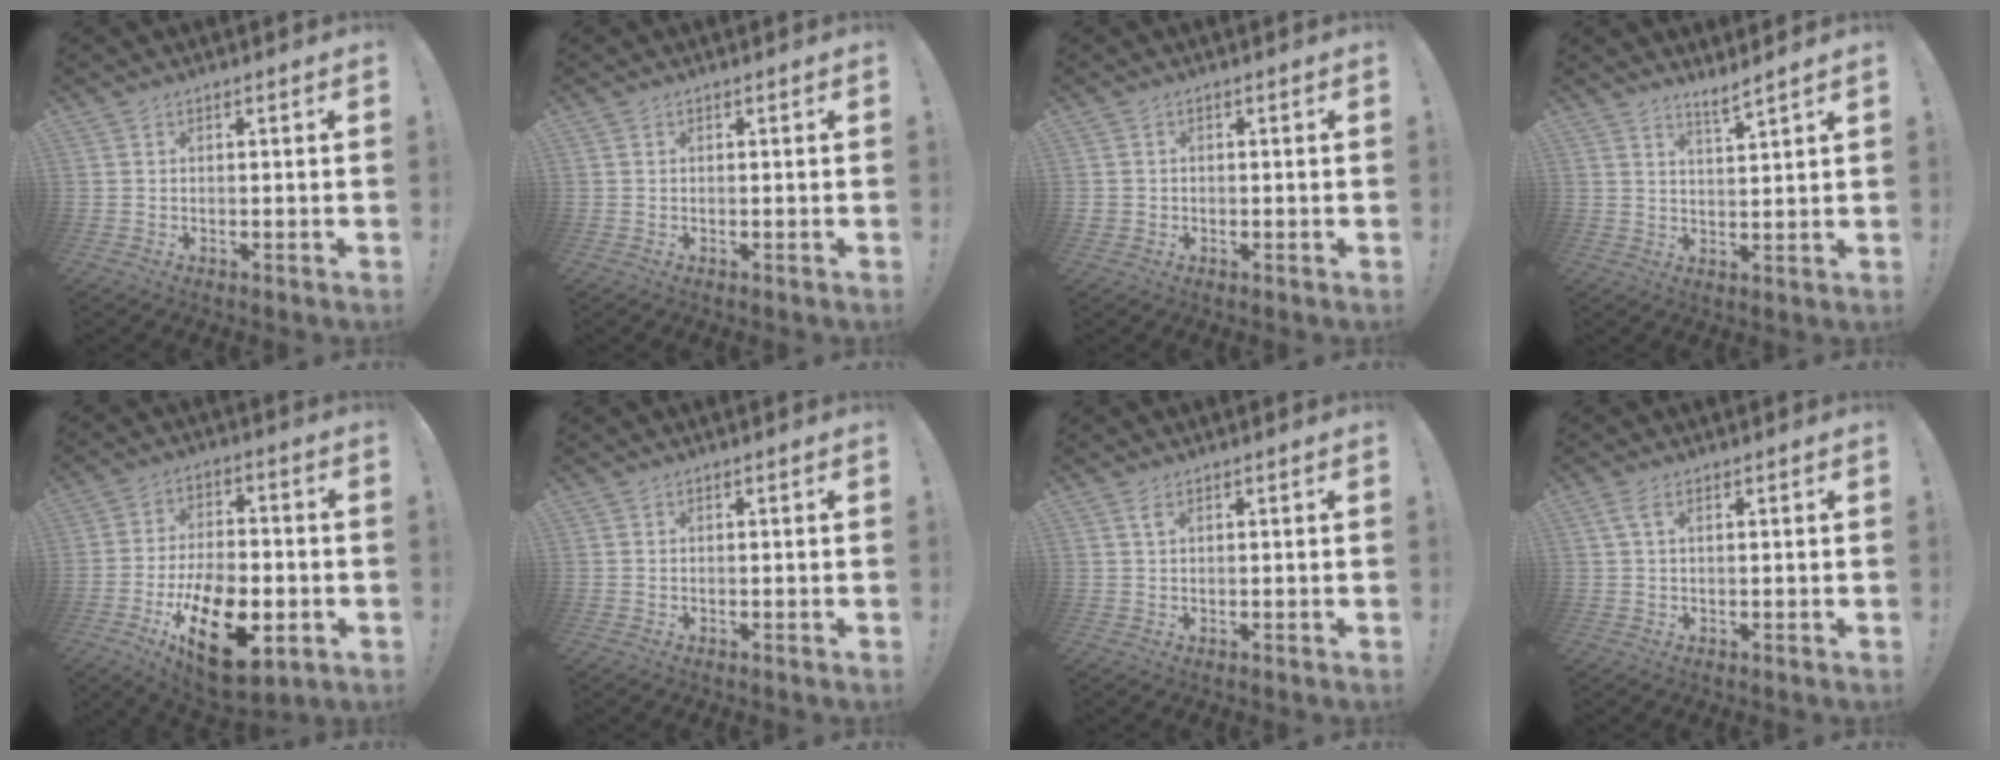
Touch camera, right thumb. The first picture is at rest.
{"total": 0.0}
{"total": 1.5, "force": [-0.1, 1.4, 0.4], "torque": [-0.007, 0.005, -0.001]}
{"total": 4.1, "force": [3.4, -0.9, 2.1], "torque": [-0.029, -0.027, 0.054]}
{"total": 21.4, "force": [-8.2, 11.5, 16.0], "torque": [-0.259, 0.052, -0.125]}
{"total": 0.0}
{"total": 1.7, "force": [0.8, 0.5, 1.5], "torque": [-0.029, 0.000, 0.013]}
{"total": 2.3, "force": [0.9, 0.2, 2.1], "torque": [-0.040, 0.001, 0.015]}